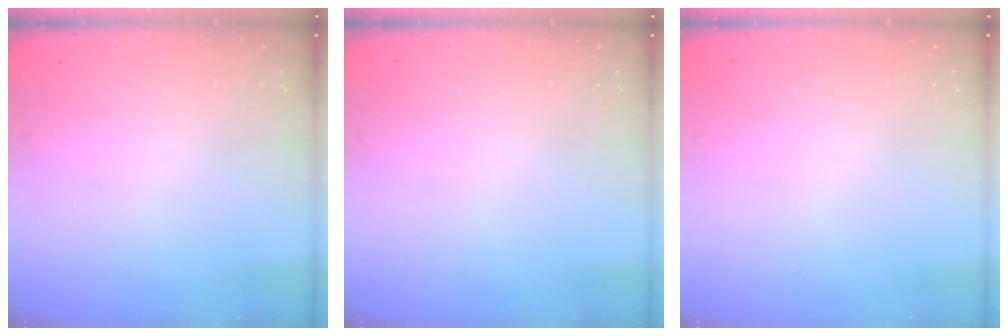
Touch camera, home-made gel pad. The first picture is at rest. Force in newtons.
{"total": 0.0}
{"total": 0.0}